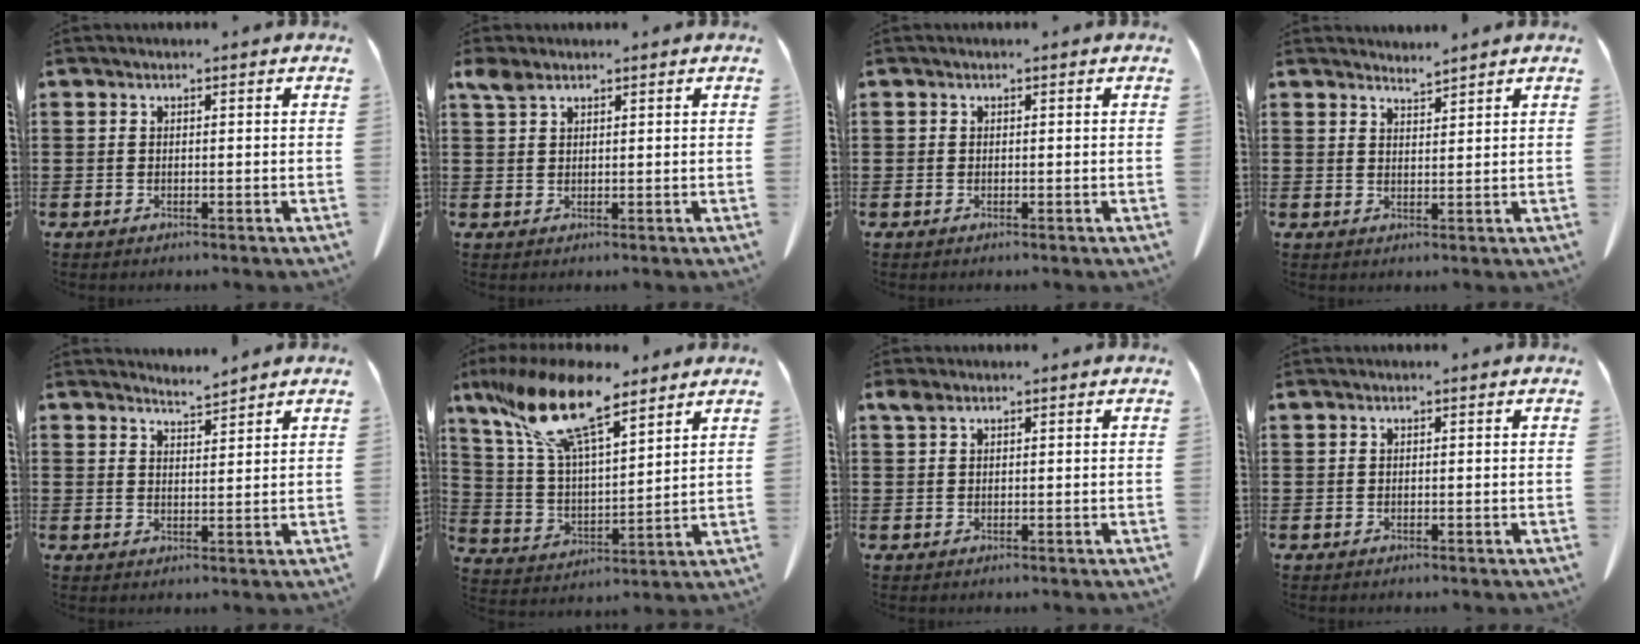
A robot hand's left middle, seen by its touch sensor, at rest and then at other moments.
{"total": 2.6, "force": [1.8, 1.1, 1.6], "torque": [-0.039, 0.002, 0.034]}
{"total": 0.0}
{"total": 2.2, "force": [2.2, -0.2, 0.0], "torque": [-0.005, -0.004, 0.043]}
{"total": 3.0, "force": [3.0, -0.2, 0.1], "torque": [-0.009, -0.009, 0.056]}
{"total": 14.8, "force": [10.2, 4.4, 9.8], "torque": [-0.230, -0.035, 0.175]}
{"total": 1.6, "force": [1.0, 0.8, 1.1], "torque": [-0.026, 0.003, 0.018]}
{"total": 0.0}